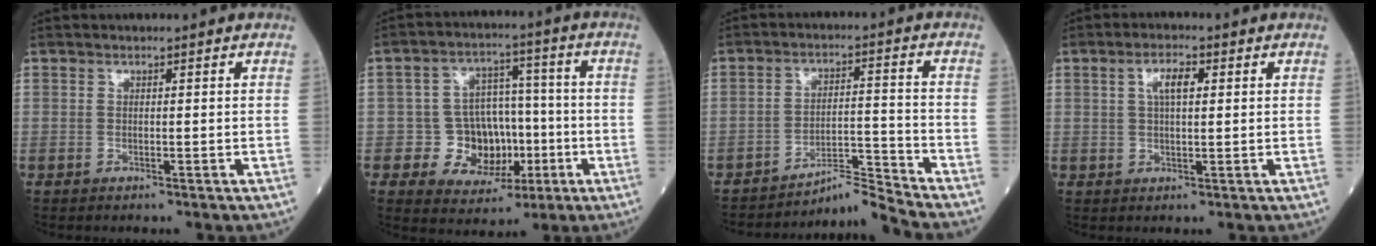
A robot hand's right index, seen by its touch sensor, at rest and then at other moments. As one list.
[{"total": 9.3, "force": [-2.0, 8.0, 4.4], "torque": [-0.057, 0.026, -0.022]}, {"total": 6.9, "force": [-6.2, -2.8, -1.0], "torque": [0.008, 0.017, -0.103]}, {"total": 3.8, "force": [1.2, 1.2, 3.4], "torque": [-0.066, 0.008, 0.022]}]